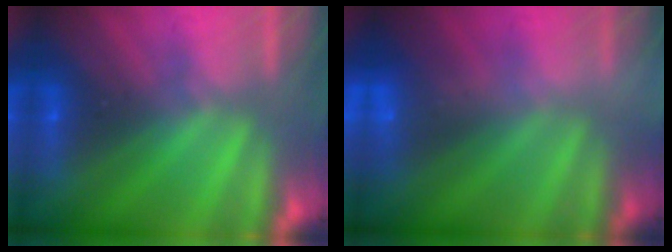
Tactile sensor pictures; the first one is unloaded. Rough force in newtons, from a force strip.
{"total": 2.2}